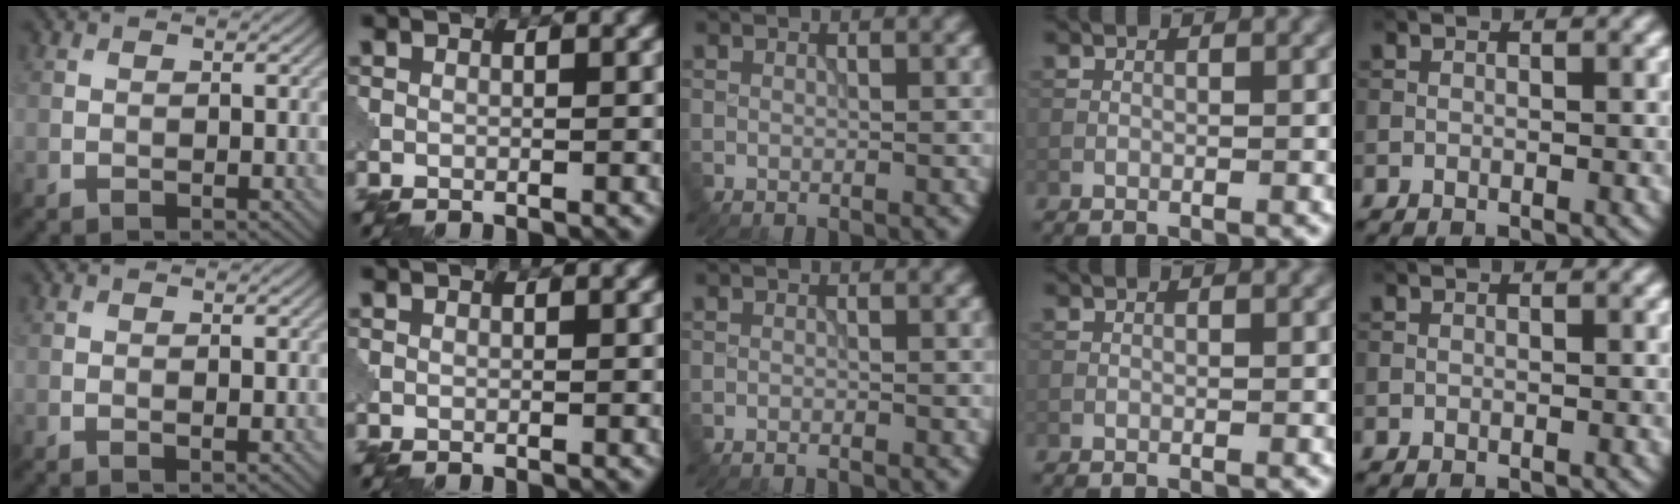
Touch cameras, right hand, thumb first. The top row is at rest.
{"thumb": {"total": 0.5, "force": [0.0, 0.1, 0.5], "torque": [-0.008, -0.004, -0.001]}, "middle": {"total": 0.7, "force": [-0.7, 0.0, 0.2], "torque": [0.000, 0.000, -0.015]}}